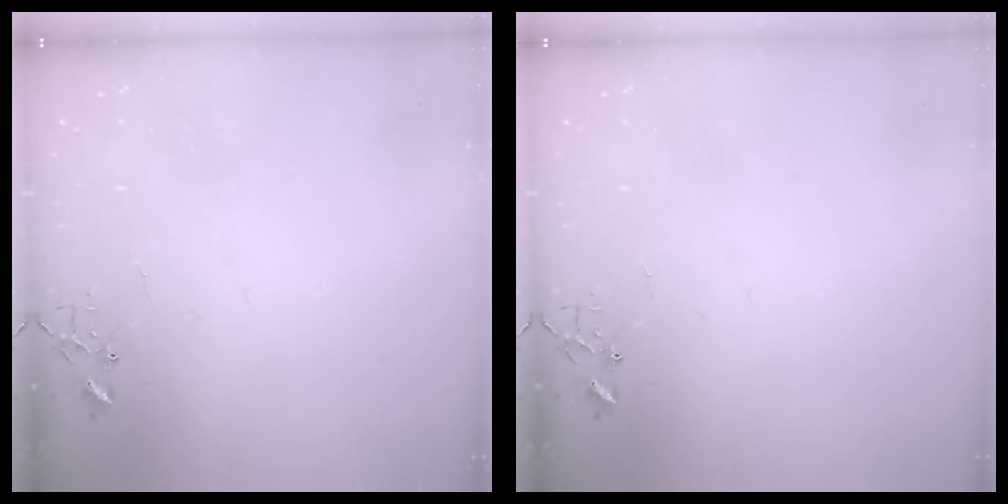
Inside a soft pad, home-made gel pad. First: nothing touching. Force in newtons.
{"total": 0.0}